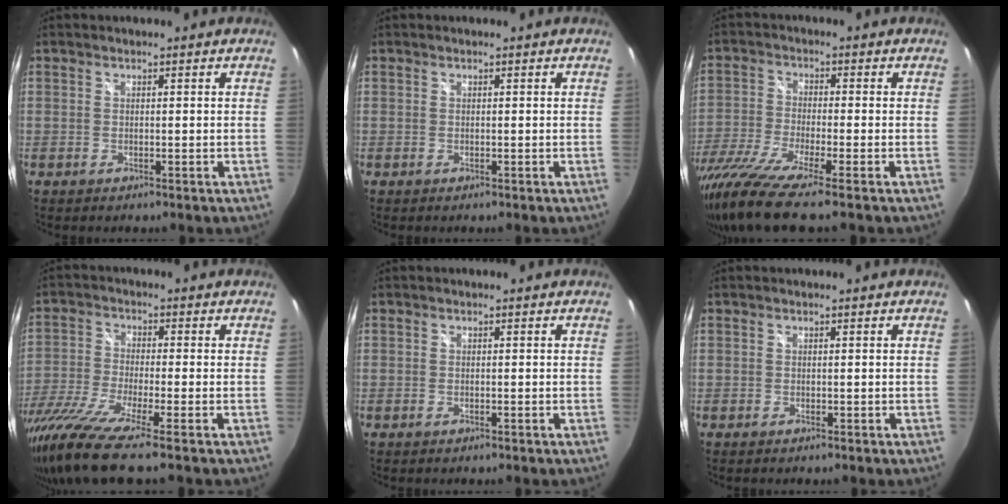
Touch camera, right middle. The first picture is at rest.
{"total": 0.0}
{"total": 11.6, "force": [-9.3, -0.4, 6.9], "torque": [-0.157, -0.038, -0.180]}
{"total": 12.8, "force": [-10.0, -0.4, 8.0], "torque": [-0.179, -0.043, -0.193]}
{"total": 0.0}
{"total": 0.0}